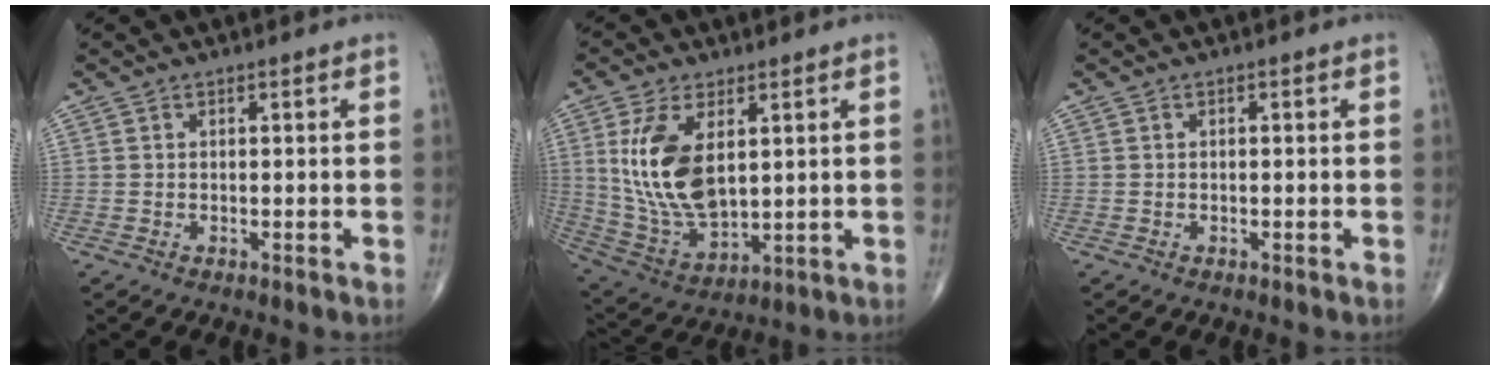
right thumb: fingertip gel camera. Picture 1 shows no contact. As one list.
[{"total": 15.1, "force": [3.6, 8.0, 12.3], "torque": [-0.241, -0.020, 0.084]}, {"total": 0.0}]